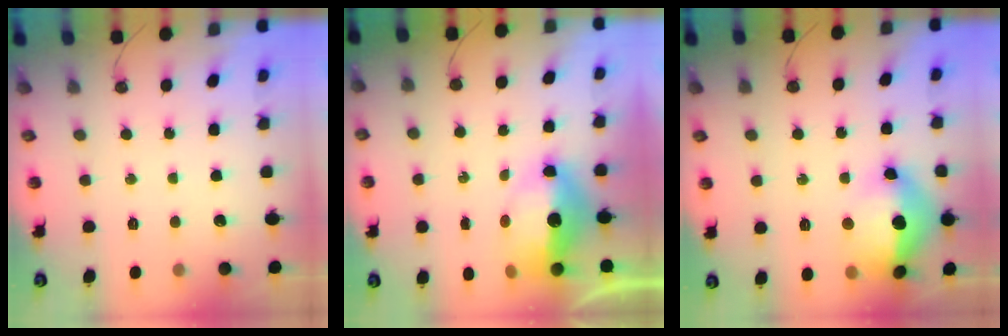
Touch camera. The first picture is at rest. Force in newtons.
{"total": 13.2, "press": 13.1, "slide": 1.5}
{"total": 17.5, "press": 17.4, "slide": 1.9}